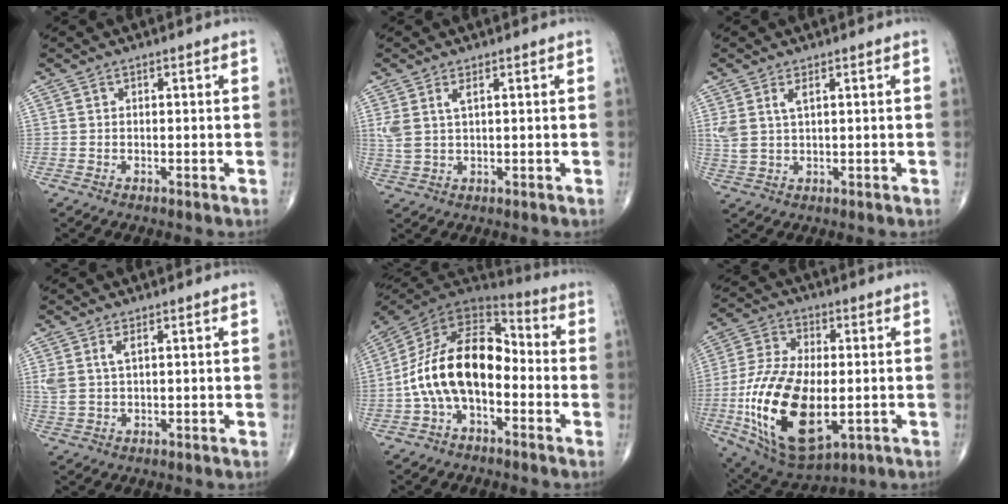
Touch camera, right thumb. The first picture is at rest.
{"total": 3.9, "force": [1.6, 1.6, 3.2], "torque": [-0.081, 0.000, 0.039]}
{"total": 3.9, "force": [1.6, 1.6, 3.2], "torque": [-0.076, -0.001, 0.040]}
{"total": 3.6, "force": [1.5, 1.5, 3.0], "torque": [-0.070, 0.001, 0.036]}
{"total": 17.3, "force": [-3.0, 10.0, 13.8], "torque": [-0.236, 0.057, -0.063]}
{"total": 22.1, "force": [-4.2, 11.1, 18.6], "torque": [-0.369, -0.008, -0.056]}